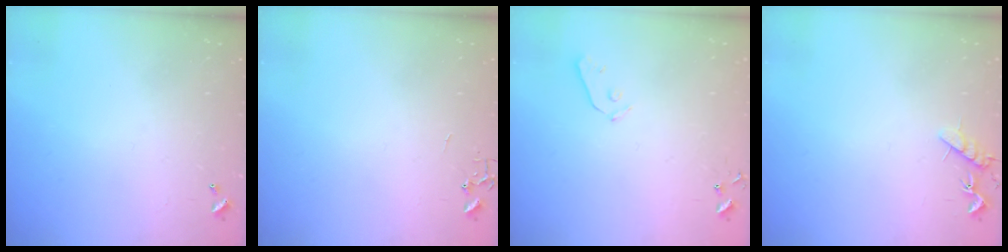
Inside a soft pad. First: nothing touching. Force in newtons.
{"total": 0.0}
{"total": 4.0, "press": 4.0, "slide": 0.5}
{"total": 7.0, "press": 6.9, "slide": 0.6}